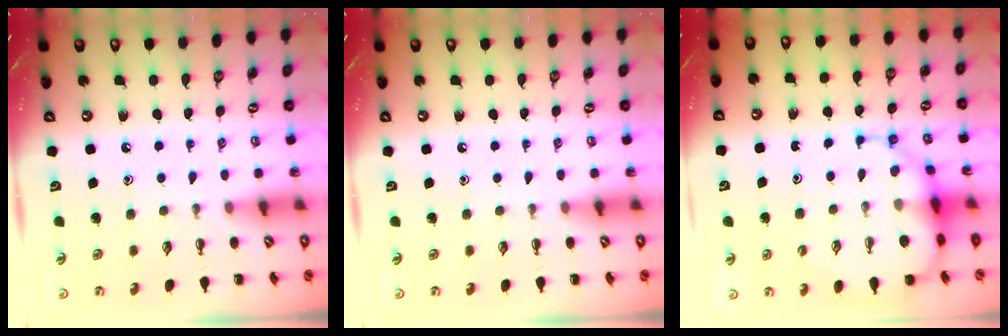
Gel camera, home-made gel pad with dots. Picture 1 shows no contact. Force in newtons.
{"total": 0.0}
{"total": 11.7, "press": 11.3, "slide": 3.2}